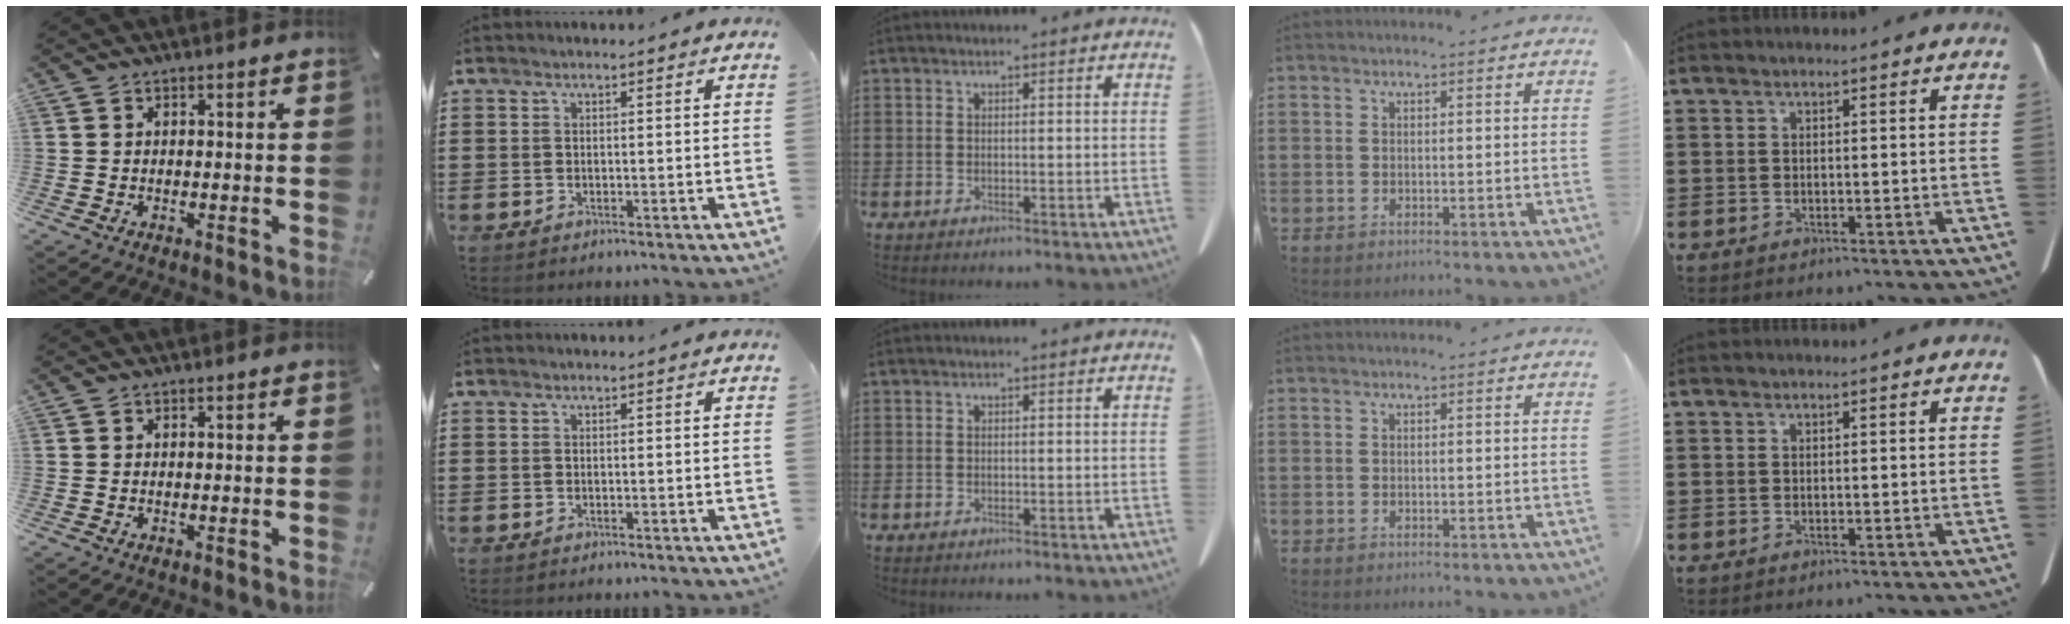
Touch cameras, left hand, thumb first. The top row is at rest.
{}